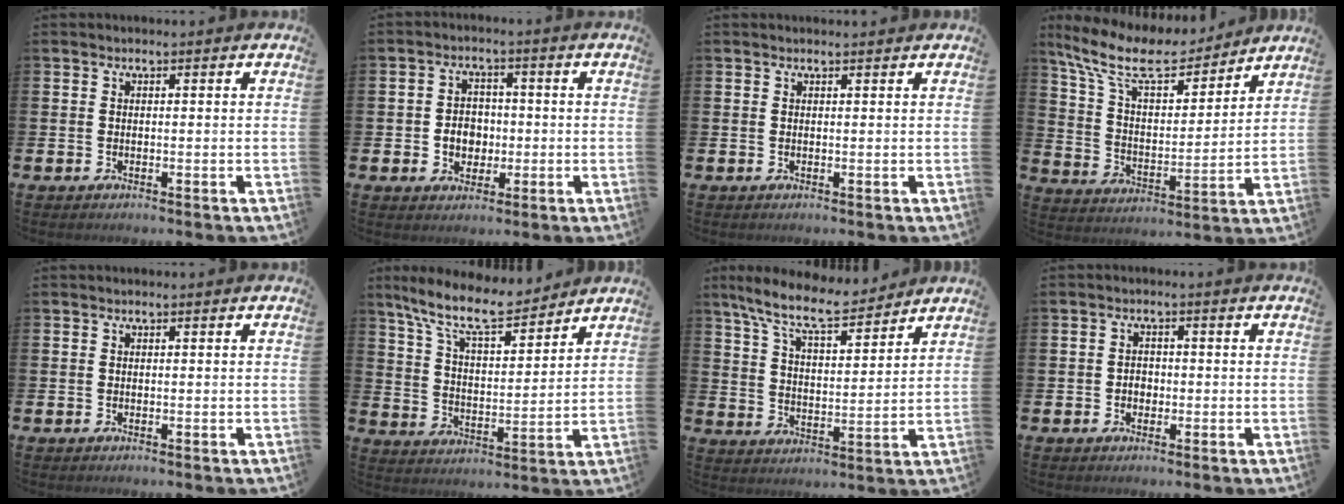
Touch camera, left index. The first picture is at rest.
{"total": 3.8, "force": [-0.6, 3.3, 1.8], "torque": [-0.023, 0.001, -0.021]}
{"total": 0.5, "force": [0.5, 0.0, 0.2], "torque": [0.011, -0.006, 0.006]}
{"total": 11.3, "force": [9.5, 3.4, 5.1], "torque": [-0.136, -0.054, 0.164]}
{"total": 0.0}
{"total": 10.5, "force": [9.2, 2.4, 4.5], "torque": [-0.113, -0.049, 0.163]}
{"total": 9.8, "force": [8.7, 1.9, 4.1], "torque": [-0.101, -0.048, 0.155]}
{"total": 1.7, "force": [-0.4, 1.4, 0.8], "torque": [-0.003, 0.001, -0.013]}